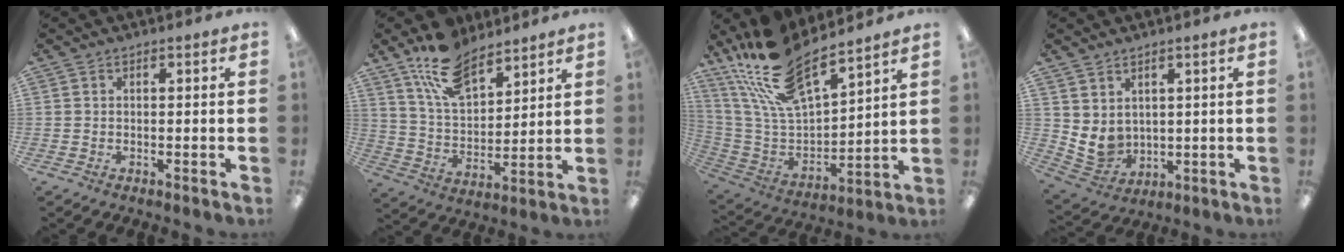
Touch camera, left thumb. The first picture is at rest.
{"total": 14.5, "force": [10.7, 6.9, 6.9], "torque": [-0.135, -0.051, 0.200]}
{"total": 20.6, "force": [16.6, 6.7, 10.2], "torque": [-0.228, -0.104, 0.300]}
{"total": 5.8, "force": [2.5, 4.8, 2.2], "torque": [-0.058, -0.022, 0.054]}